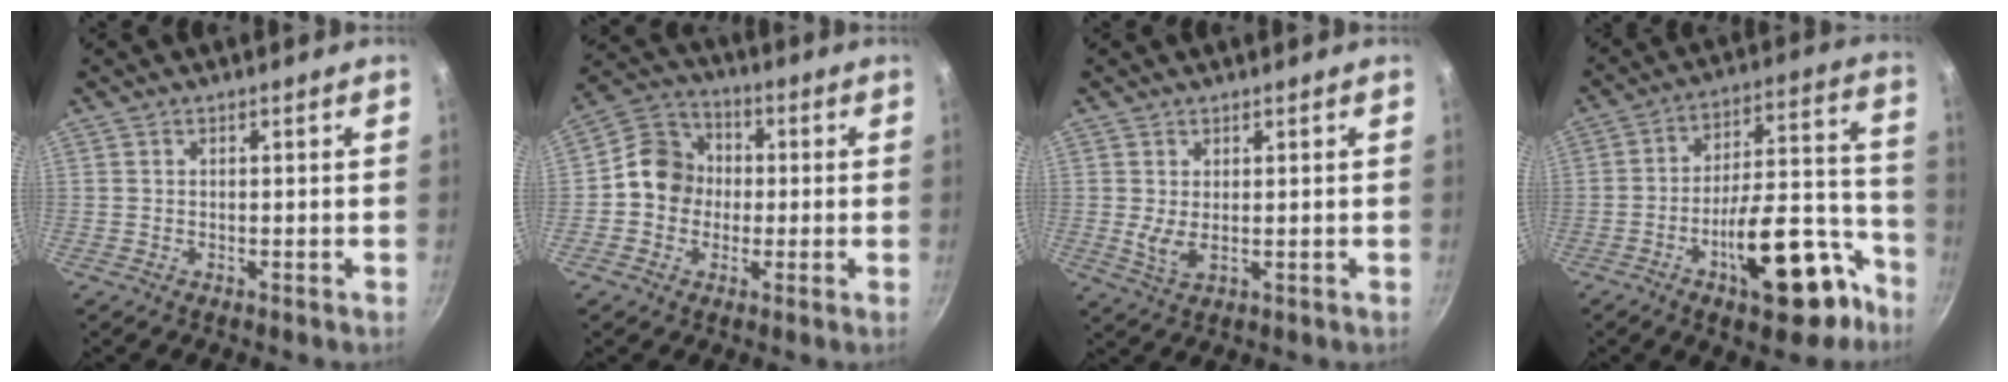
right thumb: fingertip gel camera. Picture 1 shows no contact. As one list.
[{"total": 9.6, "force": [-0.6, 8.6, 4.2], "torque": [-0.037, 0.025, -0.033]}, {"total": 3.4, "force": [0.4, 1.5, 3.0], "torque": [-0.057, -0.012, 0.016]}, {"total": 20.8, "force": [-10.5, 8.8, 15.6], "torque": [-0.178, 0.087, -0.148]}]